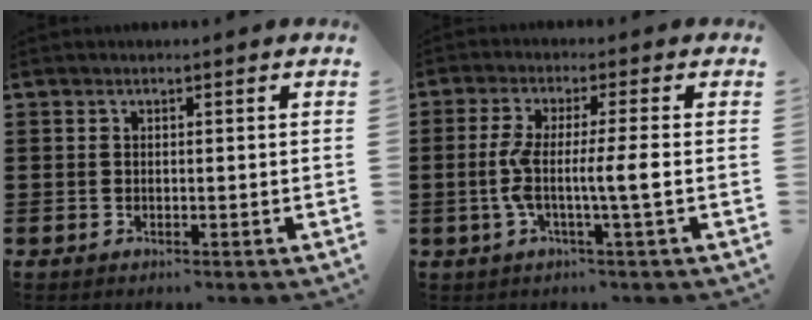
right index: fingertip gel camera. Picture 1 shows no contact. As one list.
[{"total": 7.1, "force": [-1.2, 0.1, 7.0], "torque": [-0.154, -0.015, -0.036]}]